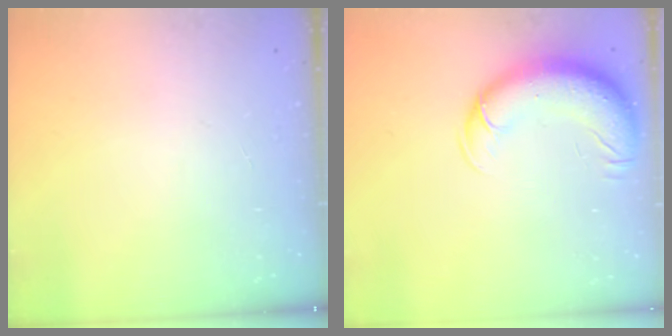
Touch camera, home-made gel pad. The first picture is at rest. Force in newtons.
{"total": 12.2, "press": 11.8, "slide": 3.2}